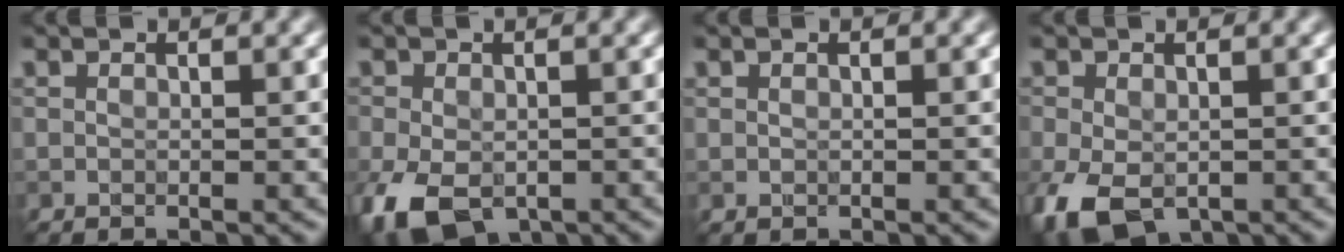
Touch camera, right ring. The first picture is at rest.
{"total": 7.2, "force": [-3.4, 4.5, 4.5], "torque": [-0.100, -0.020, -0.056]}
{"total": 0.0}
{"total": 6.3, "force": [-2.7, 3.9, 4.1], "torque": [-0.098, -0.019, -0.044]}